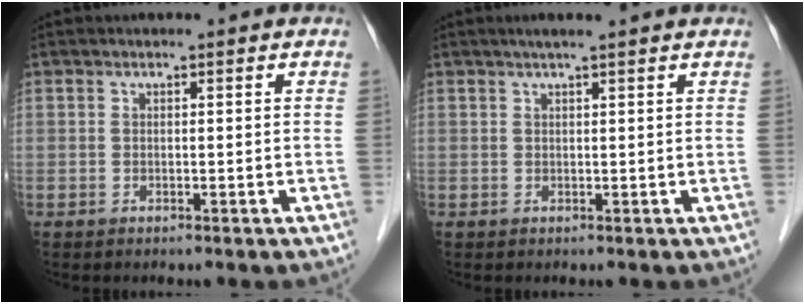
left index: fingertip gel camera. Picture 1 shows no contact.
{"total": 3.9, "force": [3.1, -0.1, 2.3], "torque": [-0.030, 0.025, 0.042]}